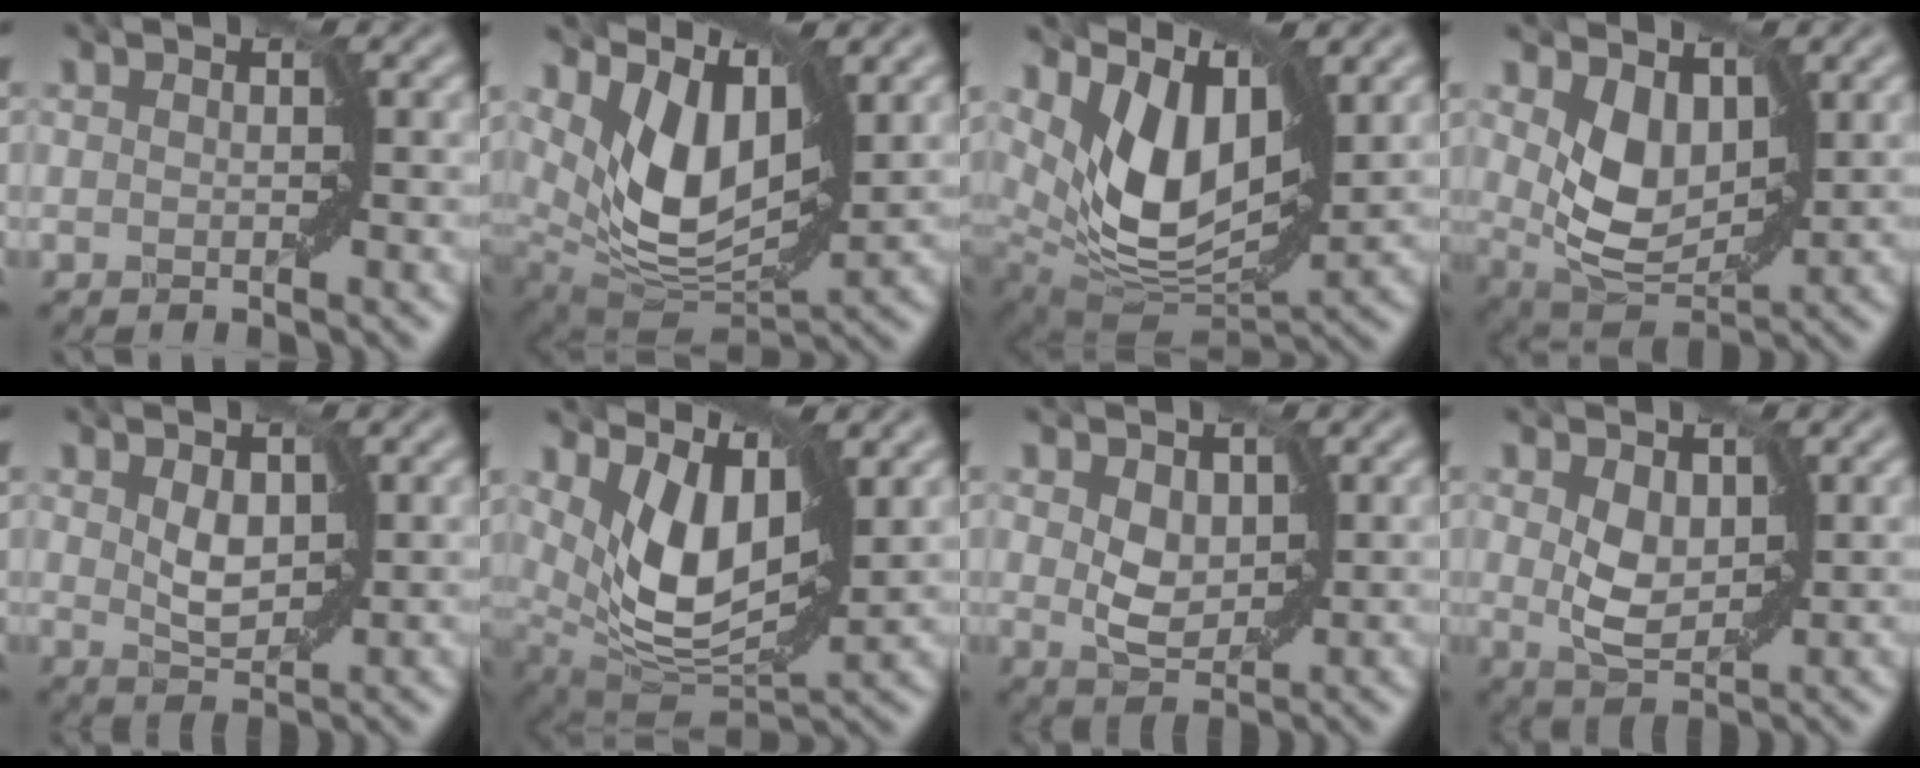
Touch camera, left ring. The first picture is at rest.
{"total": 8.1, "force": [3.2, 4.3, 6.1], "torque": [-0.128, -0.012, 0.056]}
{"total": 9.0, "force": [3.6, 4.8, 6.7], "torque": [-0.136, -0.010, 0.065]}
{"total": 5.0, "force": [1.5, 3.4, 3.4], "torque": [-0.074, -0.016, 0.031]}
{"total": 2.4, "force": [0.7, 1.6, 1.7], "torque": [-0.039, -0.004, 0.015]}
{"total": 7.3, "force": [2.6, 3.7, 5.8], "torque": [-0.121, -0.014, 0.044]}
{"total": 3.0, "force": [0.6, 2.2, 1.9], "torque": [-0.045, -0.005, 0.012]}
{"total": 3.4, "force": [0.7, 2.3, 2.4], "torque": [-0.056, -0.005, 0.016]}